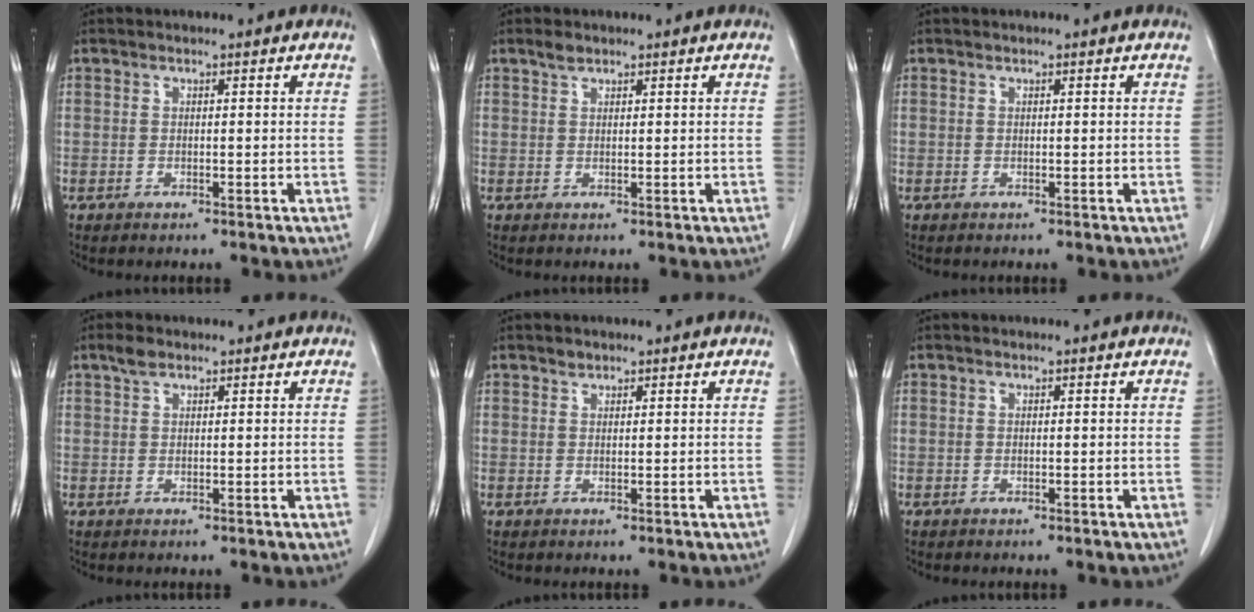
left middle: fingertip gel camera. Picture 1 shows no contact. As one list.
[{"total": 1.3, "force": [1.1, 0.5, 0.5], "torque": [-0.012, 0.001, 0.021]}, {"total": 0.0}, {"total": 1.7, "force": [1.3, 0.7, 0.9], "torque": [-0.021, 0.006, 0.025]}, {"total": 0.8, "force": [0.7, 0.4, 0.1], "torque": [0.001, -0.004, 0.010]}, {"total": 0.0}]